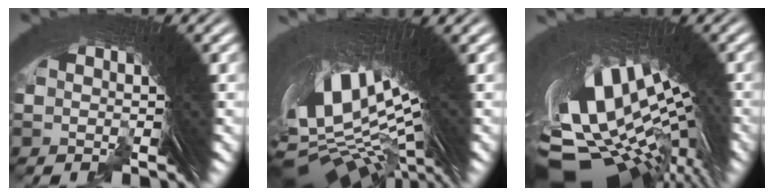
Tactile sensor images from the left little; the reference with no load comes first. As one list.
[{"total": 14.4, "force": [1.7, 4.8, 13.5], "torque": [-0.243, 0.002, 0.039]}, {"total": 13.8, "force": [1.3, 7.7, 11.3], "torque": [-0.203, 0.020, 0.018]}]